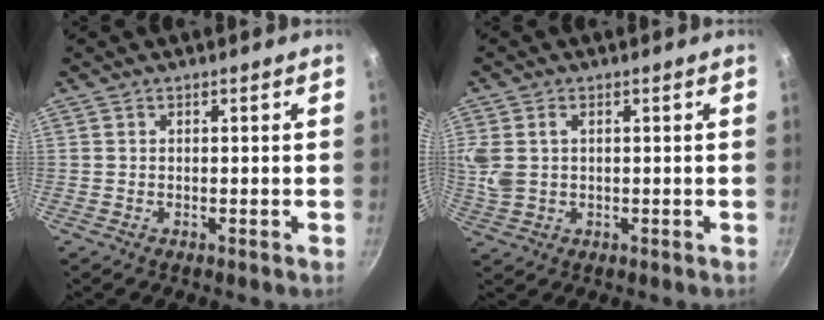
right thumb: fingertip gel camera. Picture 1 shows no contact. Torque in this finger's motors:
{"motor_torque": [0.41, -0.09, 0.42, 0.68, 0.11]}